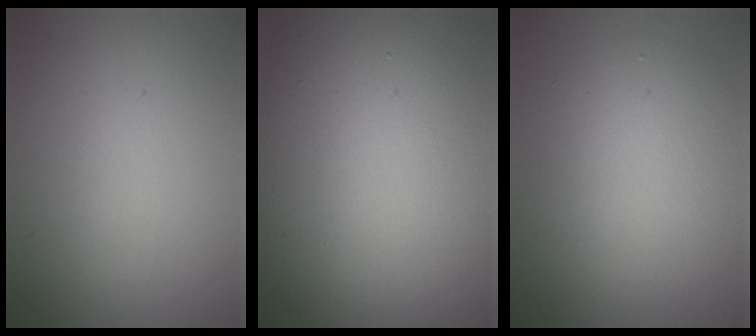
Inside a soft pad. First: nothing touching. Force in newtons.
{"total": 17.5, "press": 17.5, "slide": 0.7}
{"total": 4.8, "press": 4.8, "slide": 0.2}